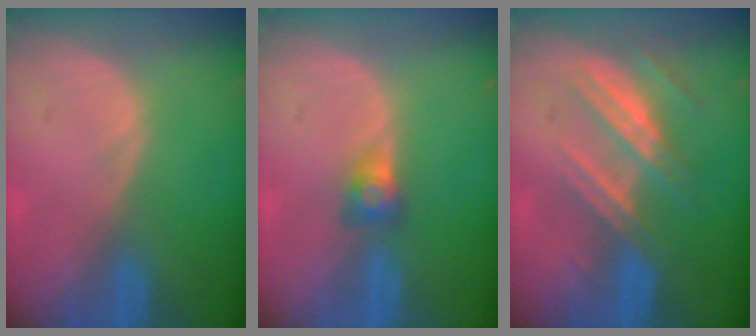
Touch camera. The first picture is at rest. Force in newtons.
{"total": 2.6, "press": 2.4, "slide": 1.0}
{"total": 7.4, "press": 6.8, "slide": 2.8}